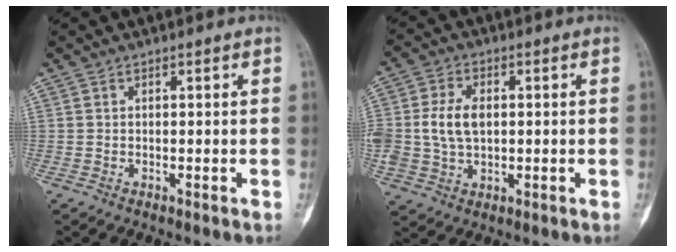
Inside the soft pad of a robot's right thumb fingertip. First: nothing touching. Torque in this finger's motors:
{"motor_torque": [0.09, 0.12, 0.11, 0.02, 0.08]}